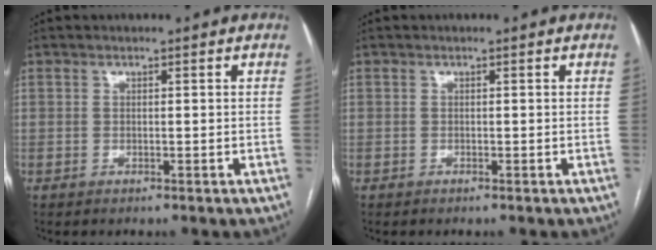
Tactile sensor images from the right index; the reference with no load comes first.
{"total": 0.0}